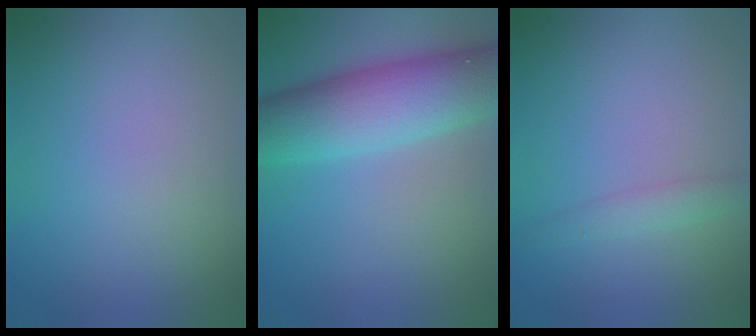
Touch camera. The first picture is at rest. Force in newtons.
{"total": 9.3, "press": 9.3, "slide": 0.4}
{"total": 1.5, "press": 1.5, "slide": 0.0}